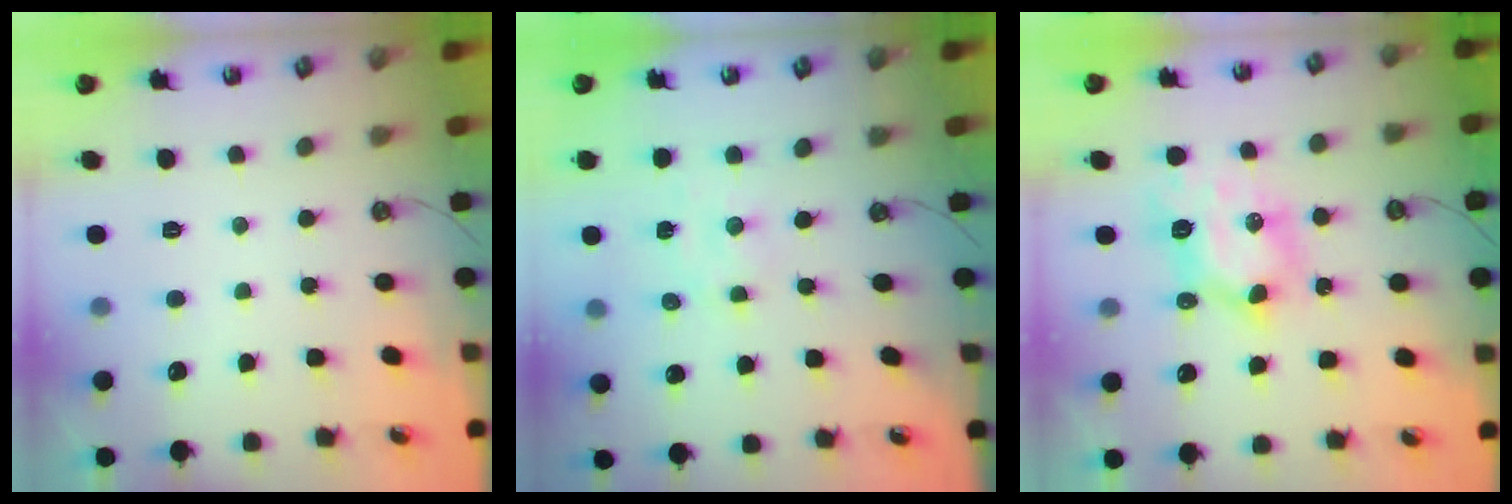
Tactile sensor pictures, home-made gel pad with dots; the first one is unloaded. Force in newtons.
{"total": 1.9, "press": 1.9, "slide": 0.3}
{"total": 7.2, "press": 7.2, "slide": 0.6}